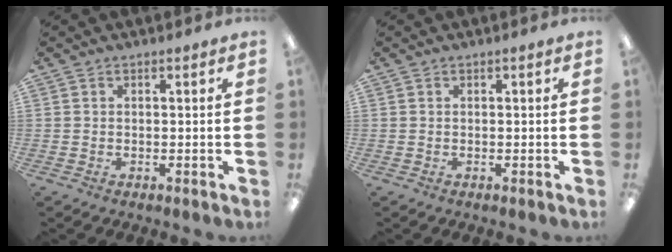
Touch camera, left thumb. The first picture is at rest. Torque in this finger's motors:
{"motor_torque": [-0.07, 0.07, 0.04, -0.05, 0.00]}